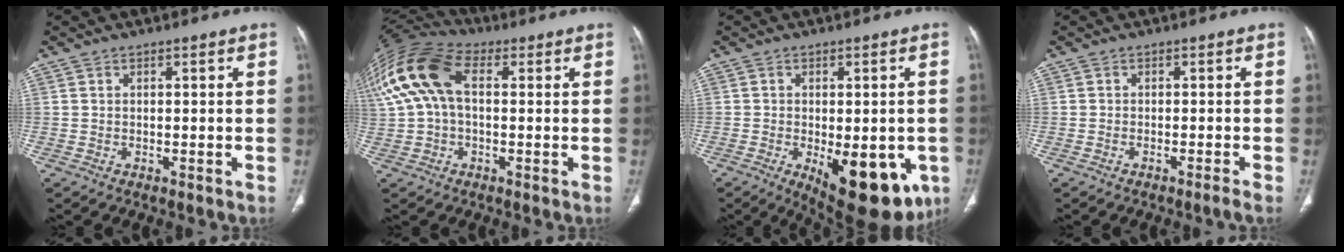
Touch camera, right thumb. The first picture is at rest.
{"total": 16.8, "force": [2.9, 10.5, 12.9], "torque": [-0.292, 0.039, 0.046]}
{"total": 16.6, "force": [-5.5, 7.6, 13.7], "torque": [-0.136, -0.008, -0.055]}
{"total": 1.2, "force": [-0.9, -0.4, 0.6], "torque": [-0.020, 0.007, -0.018]}